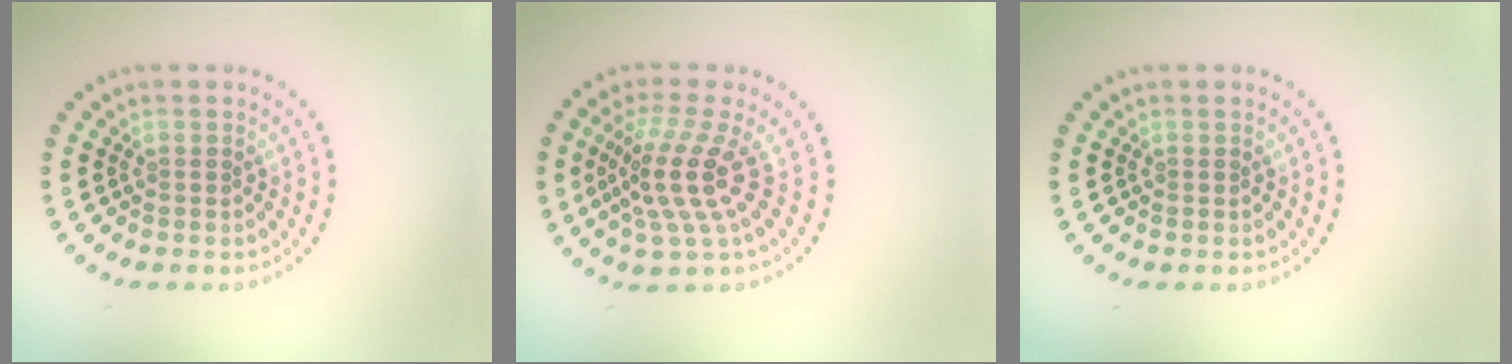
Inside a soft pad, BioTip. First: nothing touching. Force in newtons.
{"total": 4.4, "press": 3.1, "slide": 3.1}
{"total": 0.0}